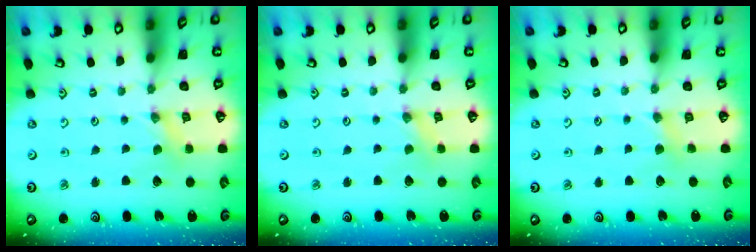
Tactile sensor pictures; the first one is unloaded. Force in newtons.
{"total": 0.0}
{"total": 2.5, "press": 2.5, "slide": 0.4}